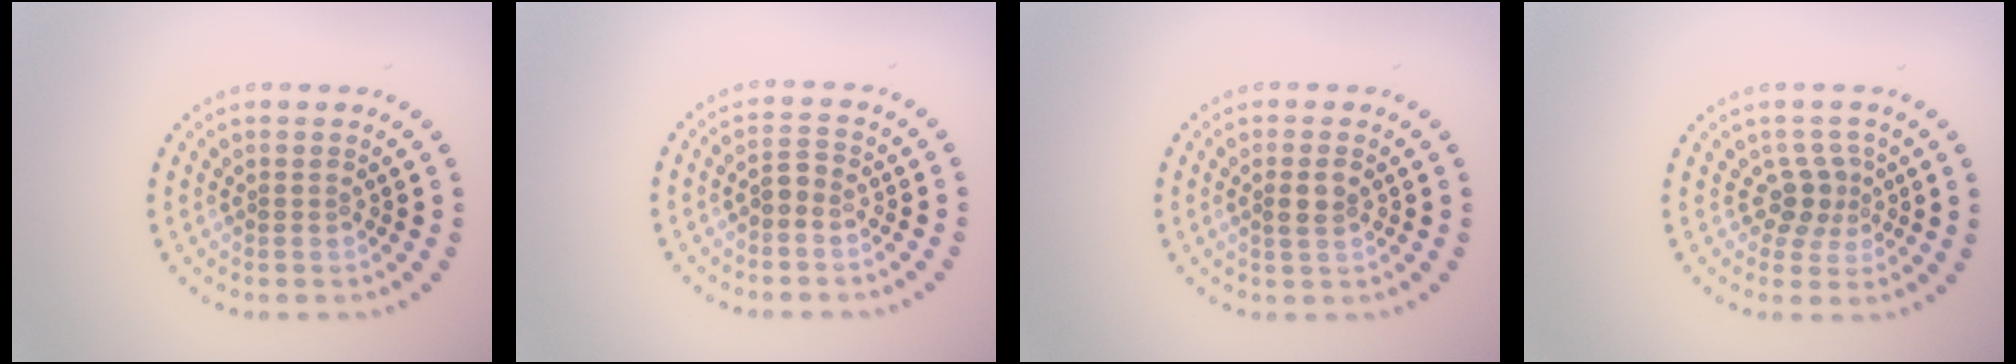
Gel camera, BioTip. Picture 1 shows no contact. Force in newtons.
{"total": 1.3, "press": 1.2, "slide": 0.6}
{"total": 1.6, "press": 1.5, "slide": 0.5}
{"total": 2.5, "press": 1.7, "slide": 1.8}